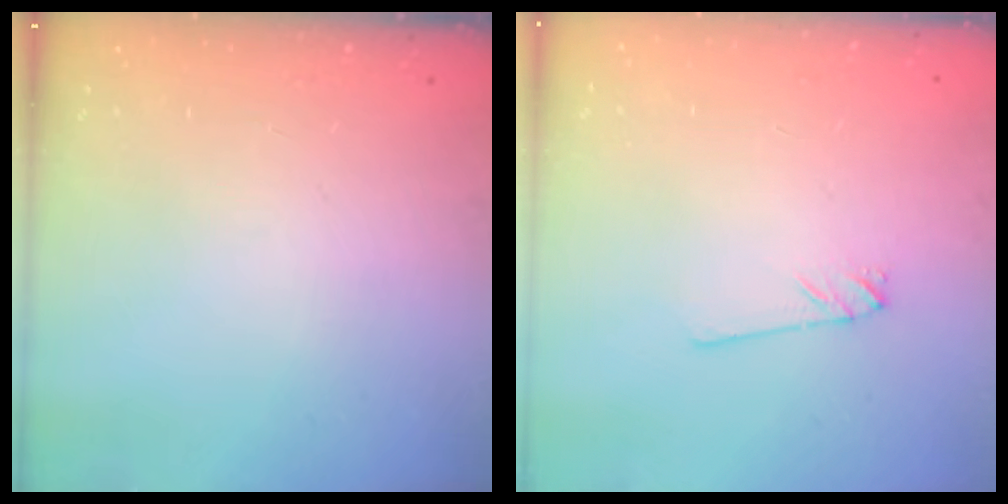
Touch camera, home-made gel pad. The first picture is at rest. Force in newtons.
{"total": 0.8, "press": 0.8, "slide": 0.1}